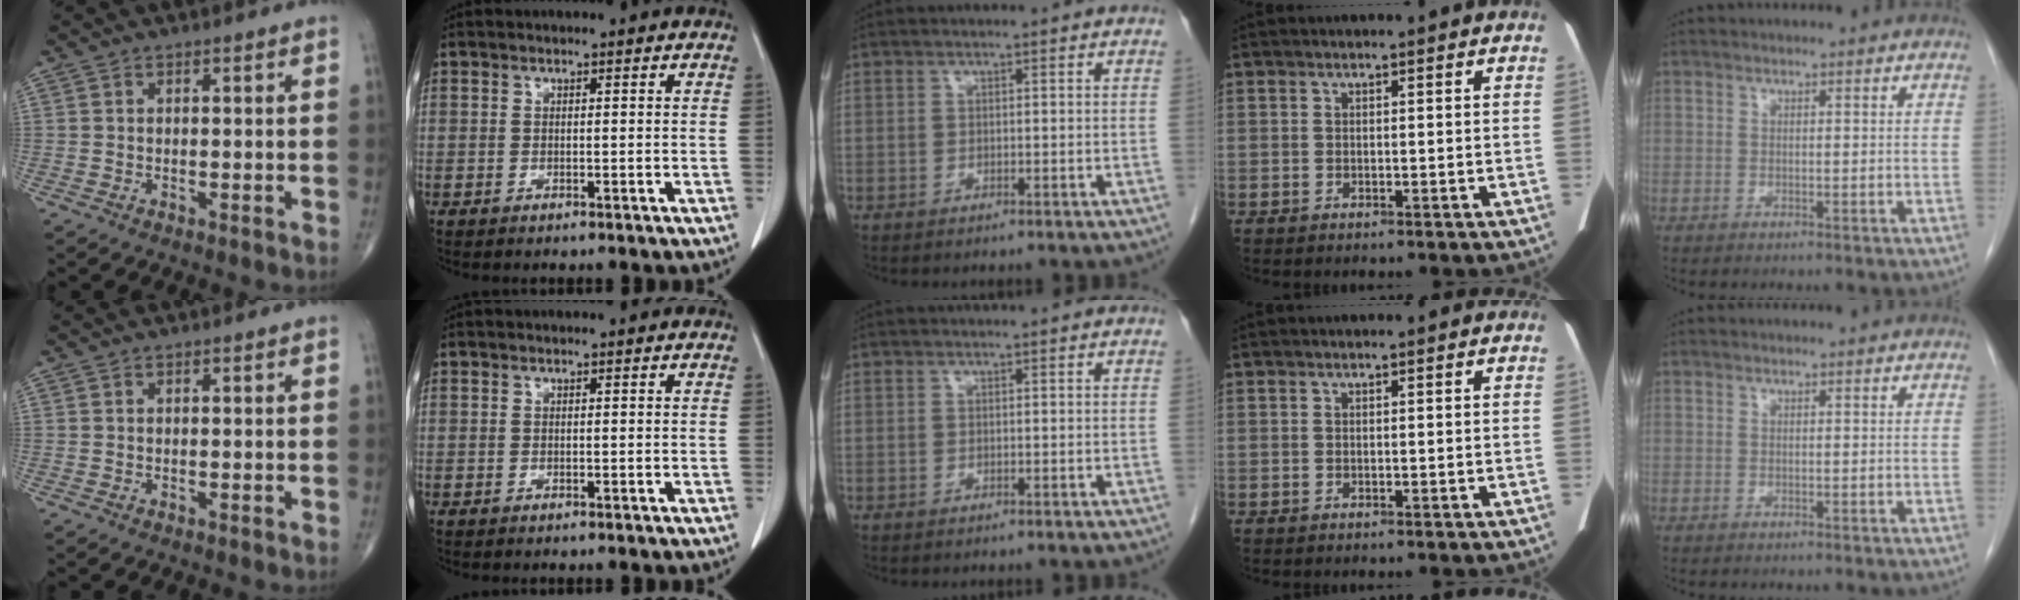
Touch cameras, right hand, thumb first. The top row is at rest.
{}